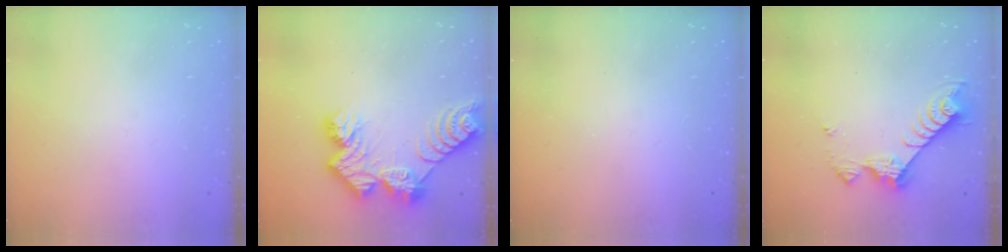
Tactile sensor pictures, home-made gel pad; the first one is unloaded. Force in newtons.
{"total": 12.9, "press": 12.8, "slide": 1.1}
{"total": 0.0}
{"total": 8.2, "press": 8.2, "slide": 0.3}